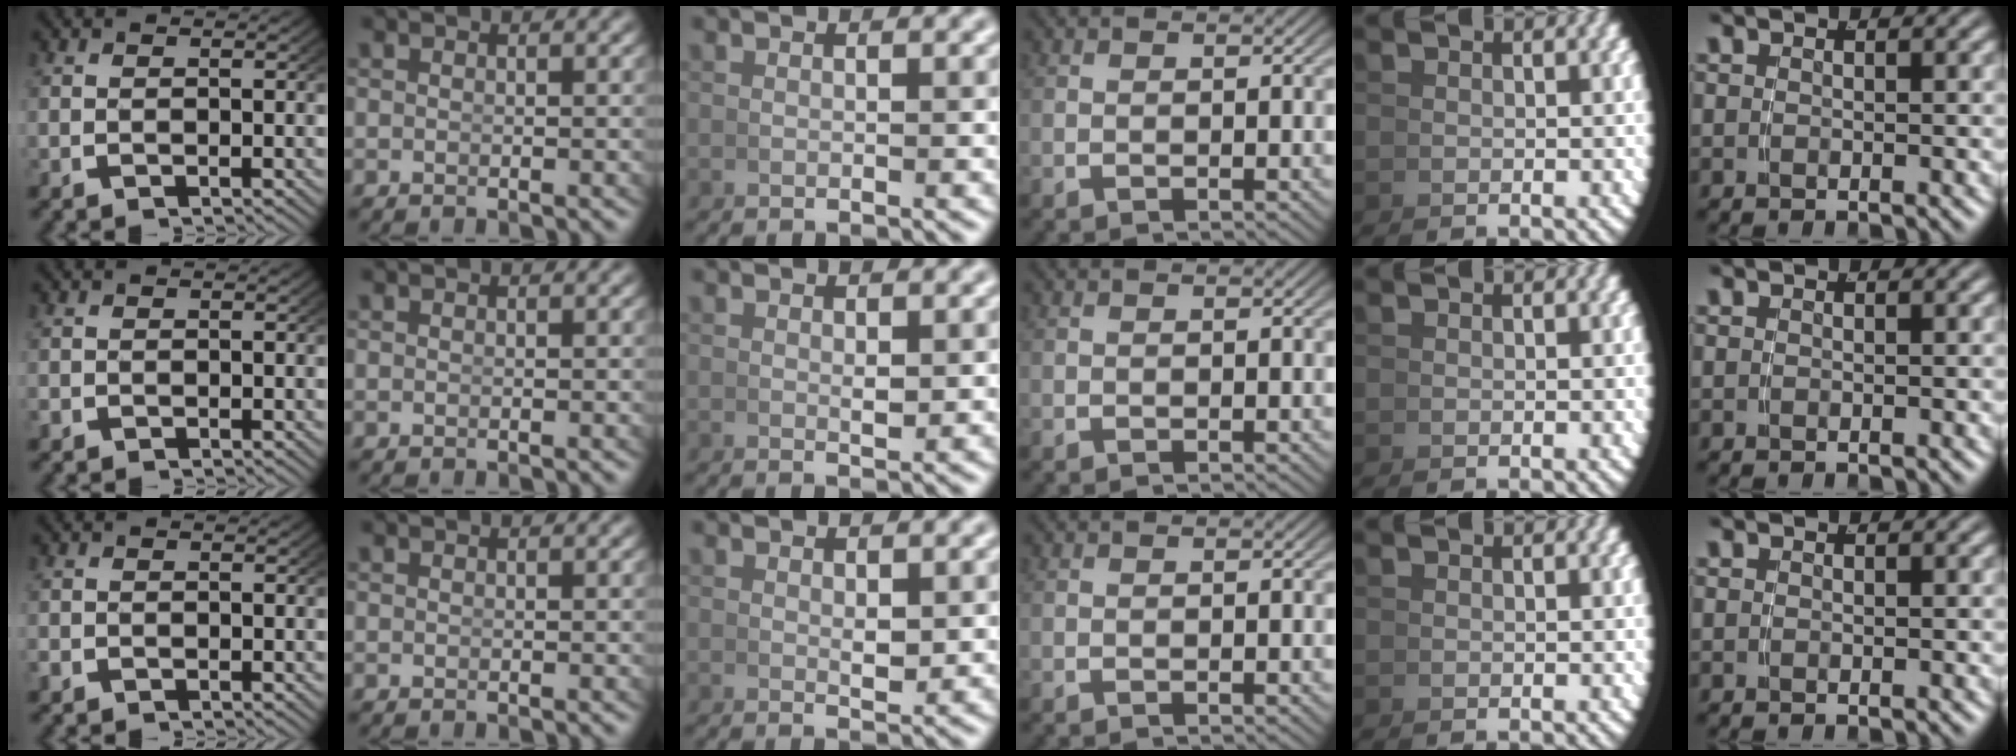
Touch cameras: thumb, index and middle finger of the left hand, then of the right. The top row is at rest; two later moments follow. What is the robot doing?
{"motion": "lift_and_place", "object": "dispenser bottle"}